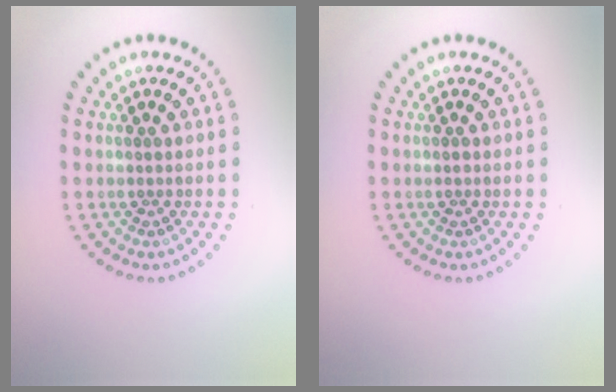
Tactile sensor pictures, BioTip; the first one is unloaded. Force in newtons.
{"total": 0.6, "press": 0.6, "slide": 0.0}